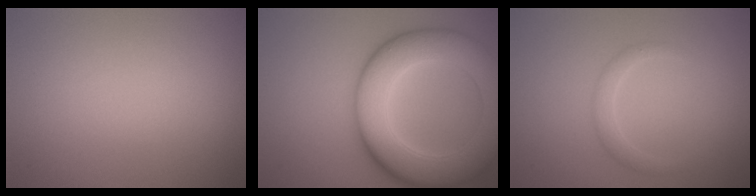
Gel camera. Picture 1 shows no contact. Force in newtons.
{"total": 10.8, "press": 10.8, "slide": 0.3}
{"total": 1.5, "press": 1.5, "slide": 0.2}